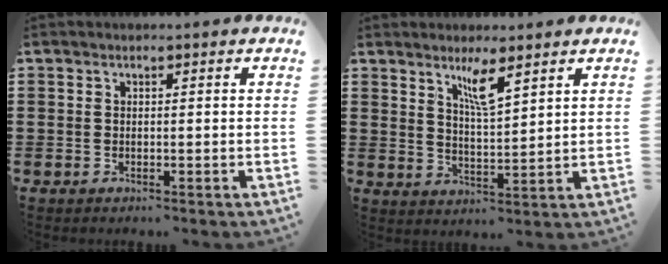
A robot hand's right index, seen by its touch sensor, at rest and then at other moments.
{"total": 4.9, "force": [3.2, 0.7, 3.7], "torque": [-0.073, 0.002, 0.052]}